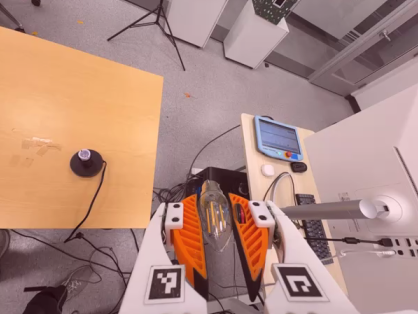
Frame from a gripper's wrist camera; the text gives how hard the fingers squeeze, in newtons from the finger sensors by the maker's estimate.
{"total": 12.4, "left": 12.6, "right": 12.3}